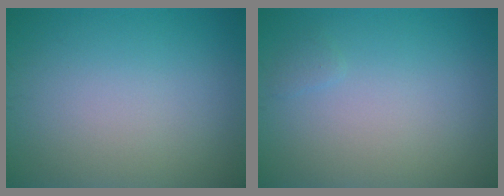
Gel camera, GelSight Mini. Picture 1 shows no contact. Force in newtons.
{"total": 0.5, "press": 0.5, "slide": 0.0}